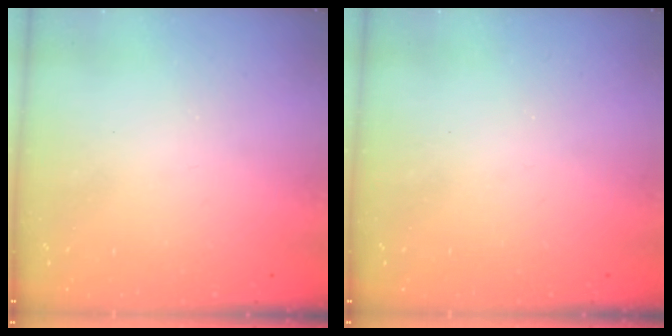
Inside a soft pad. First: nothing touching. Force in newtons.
{"total": 0.0}